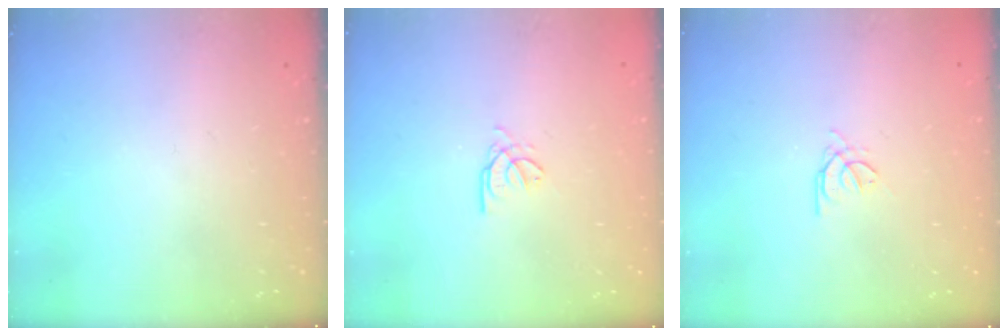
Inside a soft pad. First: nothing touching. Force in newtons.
{"total": 2.6, "press": 2.6, "slide": 0.3}
{"total": 1.4, "press": 1.3, "slide": 0.3}